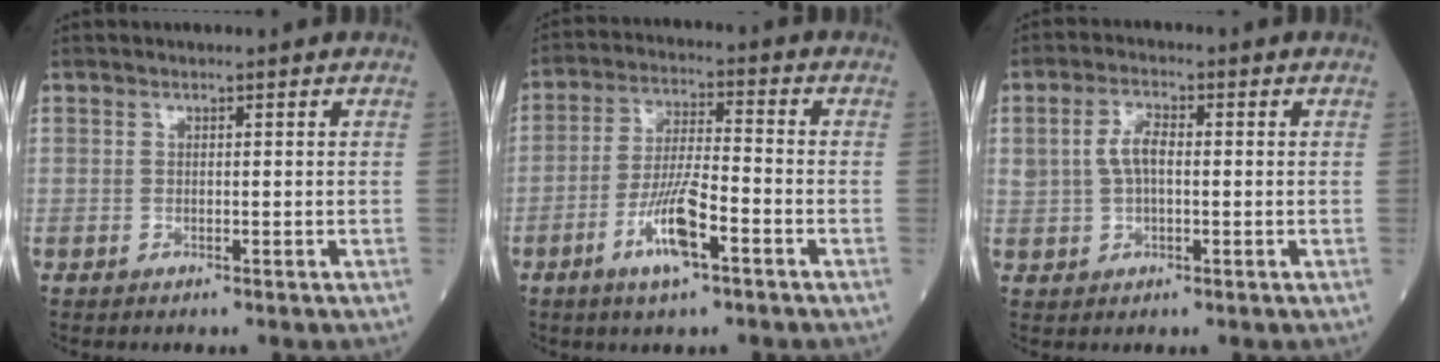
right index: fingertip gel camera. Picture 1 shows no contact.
{"total": 8.8, "force": [-4.2, 1.4, 7.6], "torque": [-0.148, -0.004, -0.076]}
{"total": 4.3, "force": [0.4, 2.1, 3.7], "torque": [-0.080, 0.012, 0.010]}